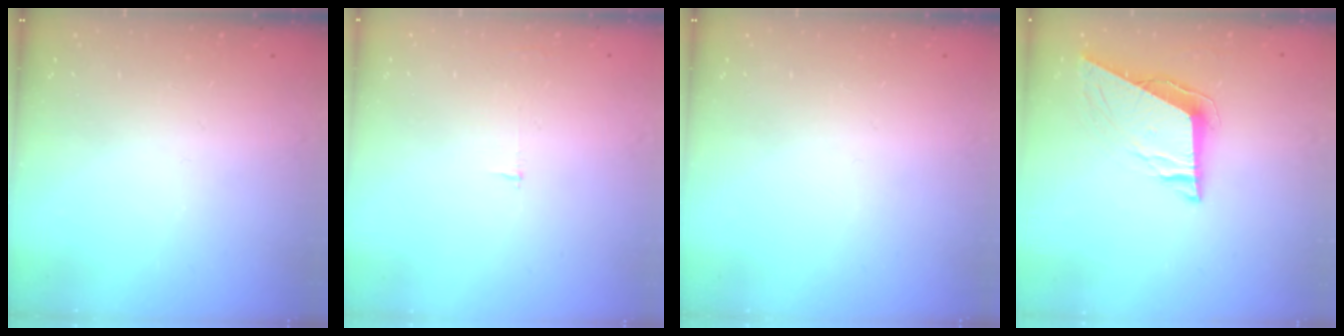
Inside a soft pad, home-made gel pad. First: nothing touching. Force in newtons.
{"total": 2.5, "press": 2.5, "slide": 0.2}
{"total": 0.0}
{"total": 9.7, "press": 9.7, "slide": 1.2}